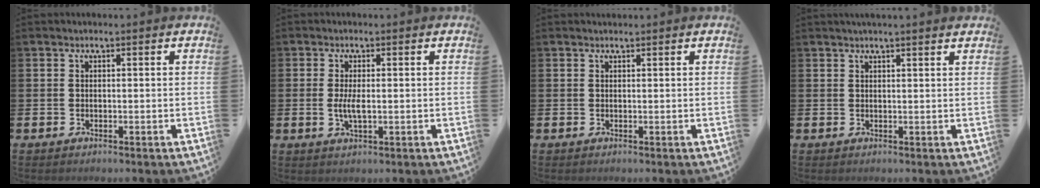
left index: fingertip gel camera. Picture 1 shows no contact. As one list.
[{"total": 2.7, "force": [0.0, 0.9, 2.5], "torque": [-0.044, 0.000, -0.001]}, {"total": 0.6, "force": [0.6, 0.1, 0.1], "torque": [0.011, -0.004, 0.008]}, {"total": 1.6, "force": [1.5, -0.2, 0.5], "torque": [-0.005, -0.003, 0.027]}]